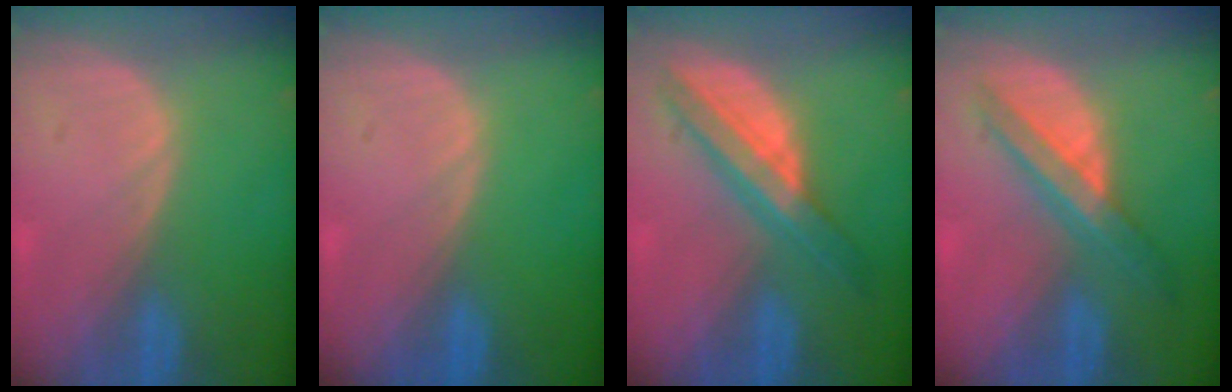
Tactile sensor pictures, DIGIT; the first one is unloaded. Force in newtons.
{"total": 0.0}
{"total": 6.9, "press": 6.9, "slide": 0.2}
{"total": 7.2, "press": 6.1, "slide": 3.8}